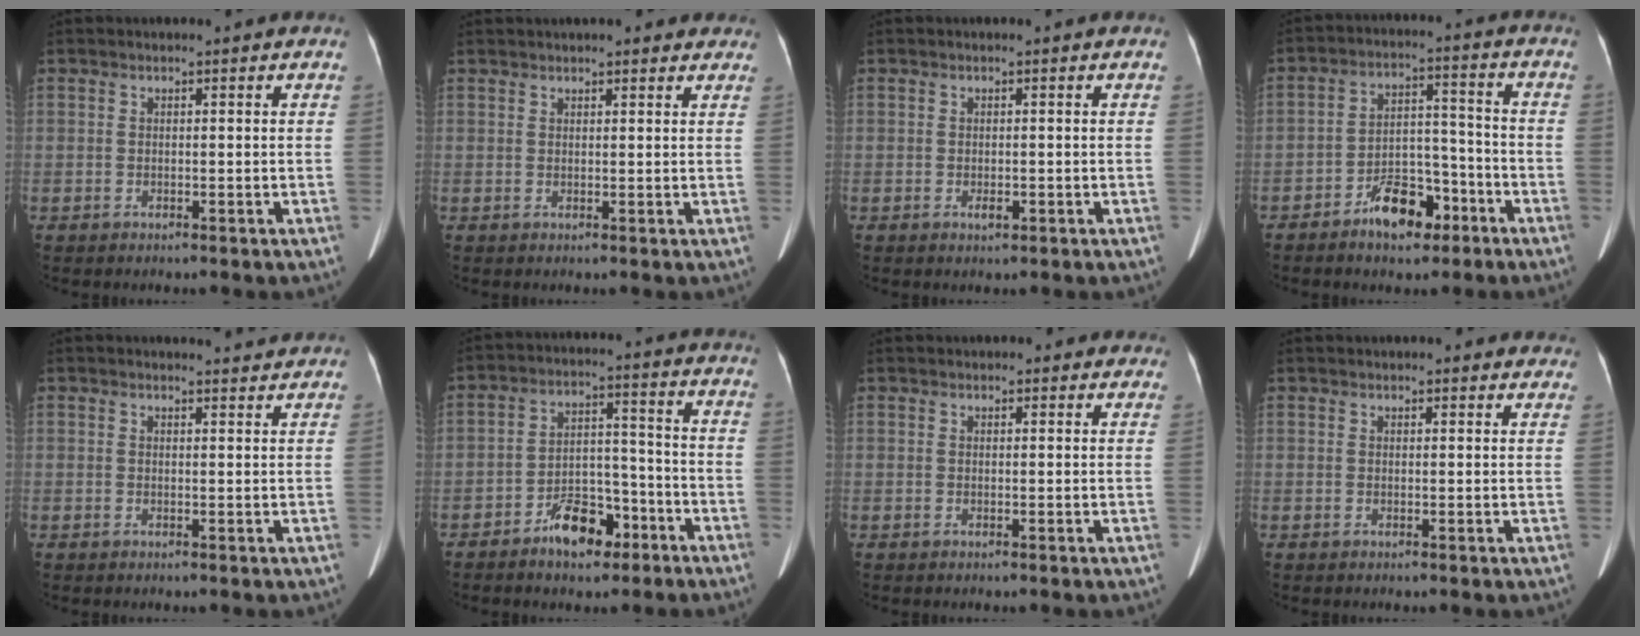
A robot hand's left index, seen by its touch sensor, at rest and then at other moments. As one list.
[{"total": 6.9, "force": [5.9, 1.9, 3.0], "torque": [-0.030, 0.027, 0.073]}, {"total": 1.0, "force": [-0.4, 0.5, 0.7], "torque": [-0.016, -0.002, -0.003]}, {"total": 8.5, "force": [-5.5, 4.0, 5.1], "torque": [-0.091, 0.021, -0.086]}, {"total": 3.4, "force": [3.4, 0.4, 0.4], "torque": [-0.010, 0.002, 0.035]}, {"total": 8.0, "force": [-5.2, 3.8, 4.8], "torque": [-0.085, 0.019, -0.081]}, {"total": 4.4, "force": [3.9, 1.6, 1.1], "torque": [0.002, 0.021, 0.040]}, {"total": 8.7, "force": [8.0, 2.2, 2.6], "torque": [-0.008, 0.018, 0.079]}]